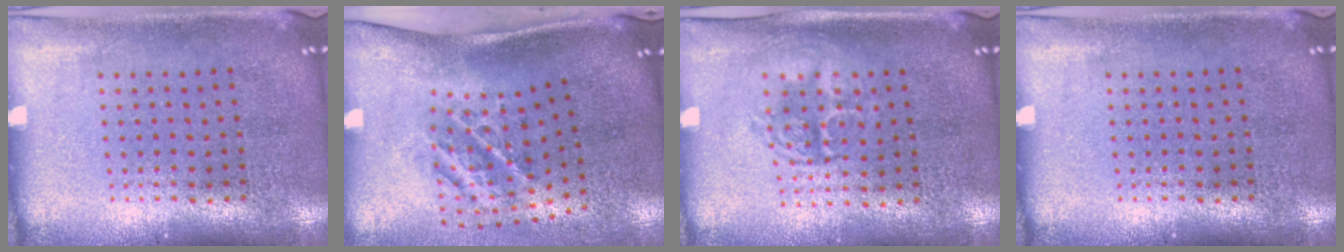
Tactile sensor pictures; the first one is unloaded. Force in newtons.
{"total": 1.9, "press": 1.3, "slide": 1.5}
{"total": 1.4, "press": 1.3, "slide": 0.5}
{"total": 0.0}